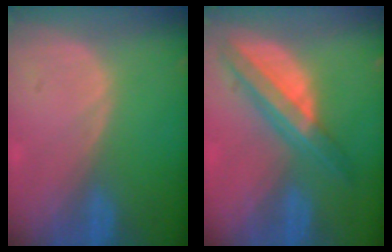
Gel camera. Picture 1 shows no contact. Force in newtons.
{"total": 7.9, "press": 6.6, "slide": 4.2}